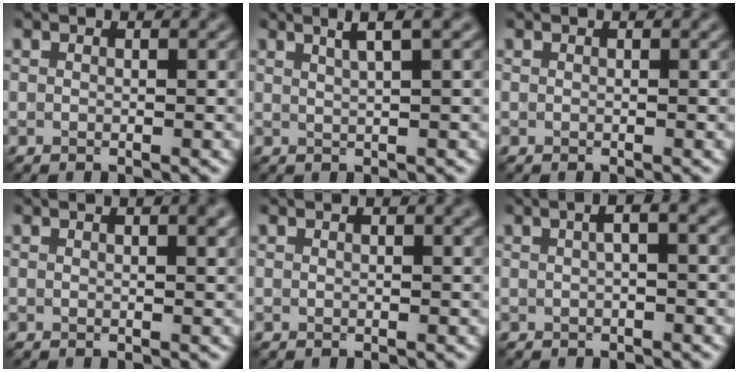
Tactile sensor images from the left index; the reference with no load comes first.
{"total": 2.5, "force": [1.5, 0.4, 2.0], "torque": [-0.021, 0.009, 0.022]}
{"total": 0.0}
{"total": 1.5, "force": [0.7, 0.4, 1.2], "torque": [-0.009, 0.004, 0.008]}
{"total": 0.6, "force": [0.4, 0.1, 0.5], "torque": [-0.003, 0.004, 0.005]}
{"total": 2.0, "force": [0.4, 0.4, 1.9], "torque": [-0.029, 0.012, 0.003]}